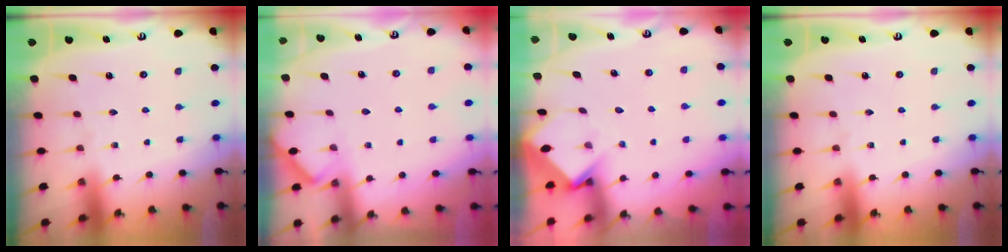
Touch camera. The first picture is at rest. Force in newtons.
{"total": 3.0, "press": 2.9, "slide": 0.3}
{"total": 3.2, "press": 3.2, "slide": 0.3}
{"total": 0.0}